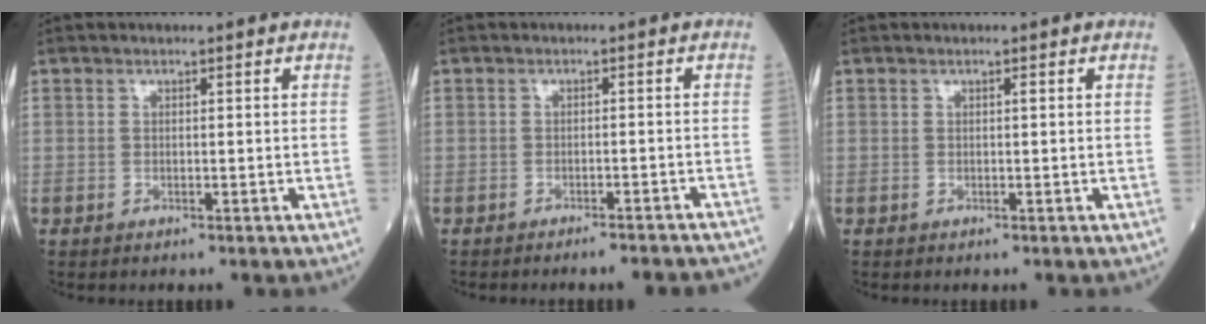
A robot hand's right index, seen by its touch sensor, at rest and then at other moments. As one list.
[{"total": 7.3, "force": [-6.9, 0.8, 2.2], "torque": [-0.012, -0.005, -0.081]}, {"total": 0.0}]